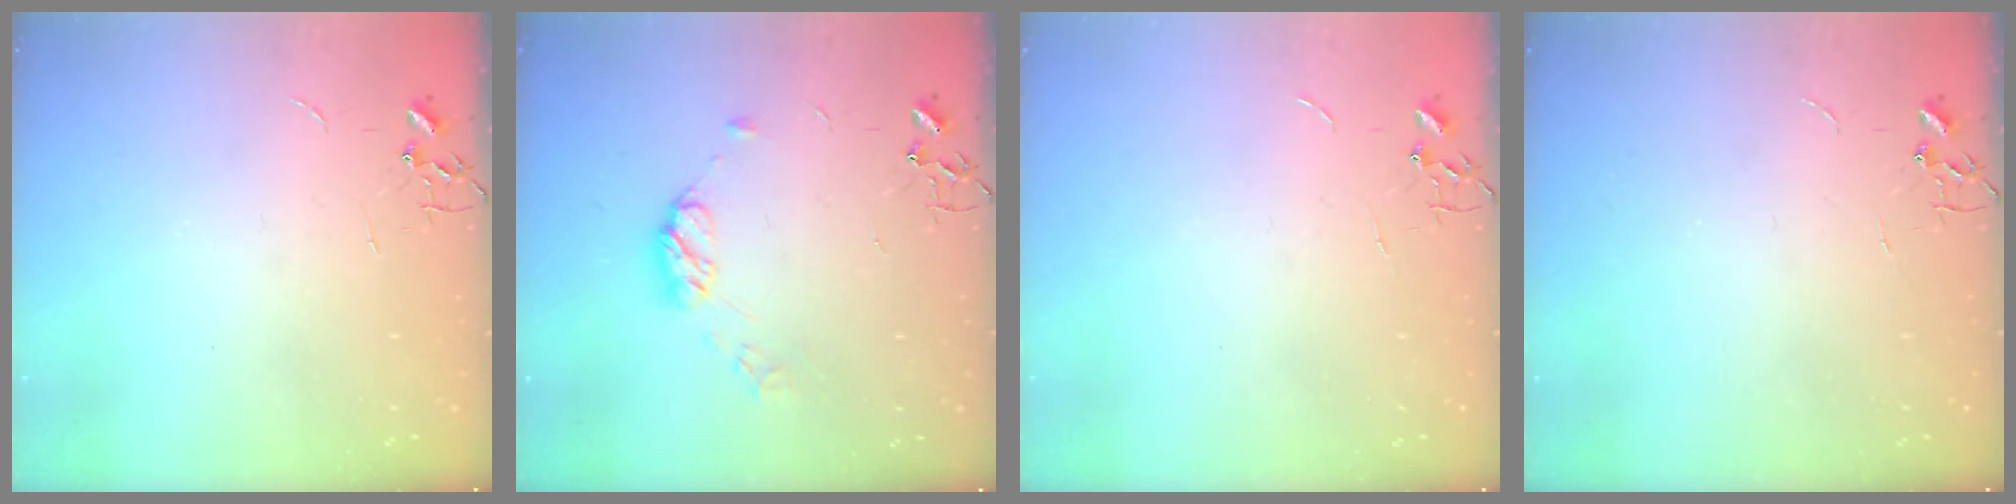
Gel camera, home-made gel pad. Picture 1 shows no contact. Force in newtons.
{"total": 8.0, "press": 8.0, "slide": 0.5}
{"total": 0.0}
{"total": 0.0}